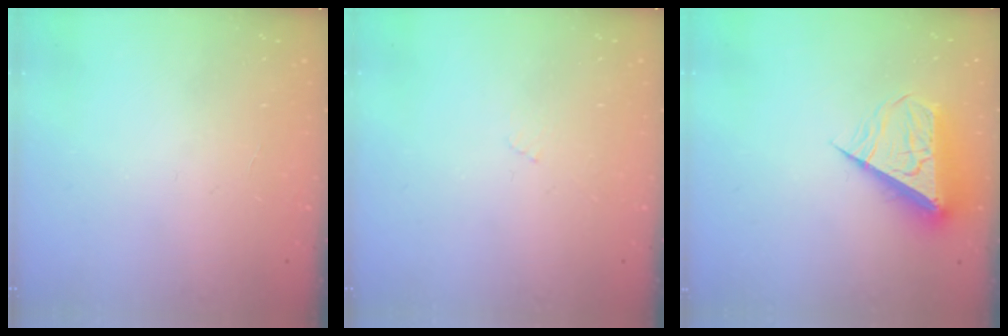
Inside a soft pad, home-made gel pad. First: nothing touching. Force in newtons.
{"total": 3.9, "press": 3.9, "slide": 0.5}
{"total": 9.2, "press": 9.2, "slide": 0.3}